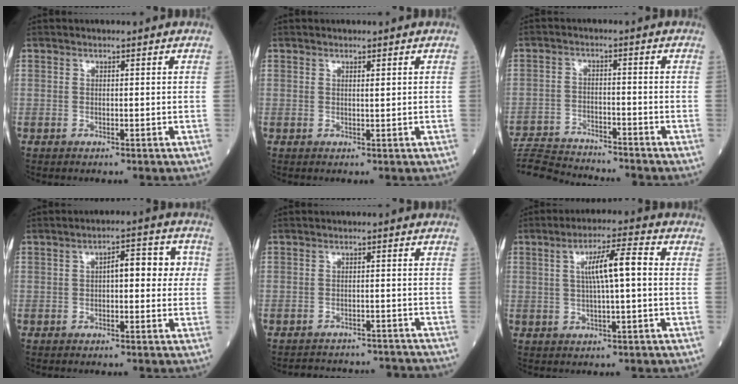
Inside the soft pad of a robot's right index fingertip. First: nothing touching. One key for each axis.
{"total": 0.7, "fx": 0.4, "fy": 0.0, "fz": 0.6, "tx": -0.011, "ty": -0.003, "tz": 0.006}
{"total": 10.9, "fx": -10.7, "fy": 0.2, "fz": 2.0, "tx": -0.034, "ty": 0.001, "tz": -0.183}
{"total": 6.1, "fx": 0.6, "fy": 2.4, "fz": 5.5, "tx": -0.072, "ty": 0.030, "tz": 0.006}
{"total": 10.0, "fx": -9.7, "fy": 2.2, "fz": 1.0, "tx": -0.014, "ty": 0.016, "tz": -0.113}
{"total": 7.2, "fx": 0.9, "fy": 0.6, "fz": 7.1, "tx": -0.121, "ty": 0.014, "tz": 0.014}